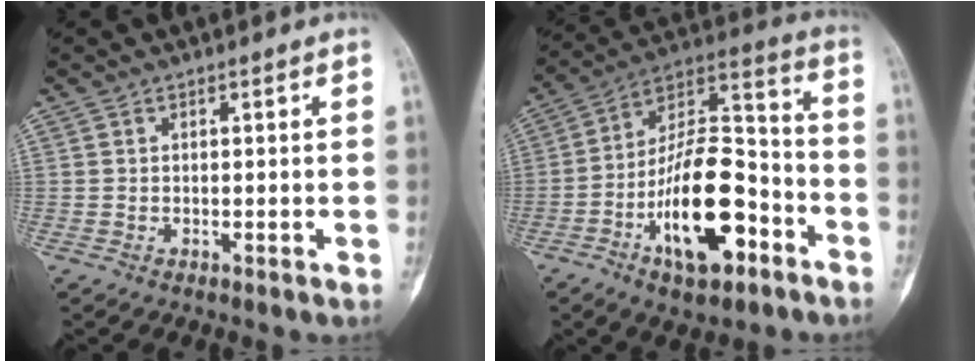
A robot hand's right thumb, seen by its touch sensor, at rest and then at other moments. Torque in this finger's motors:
{"motor_torque": [0.43, 0.62, 1.76, -1.01, 0.17]}